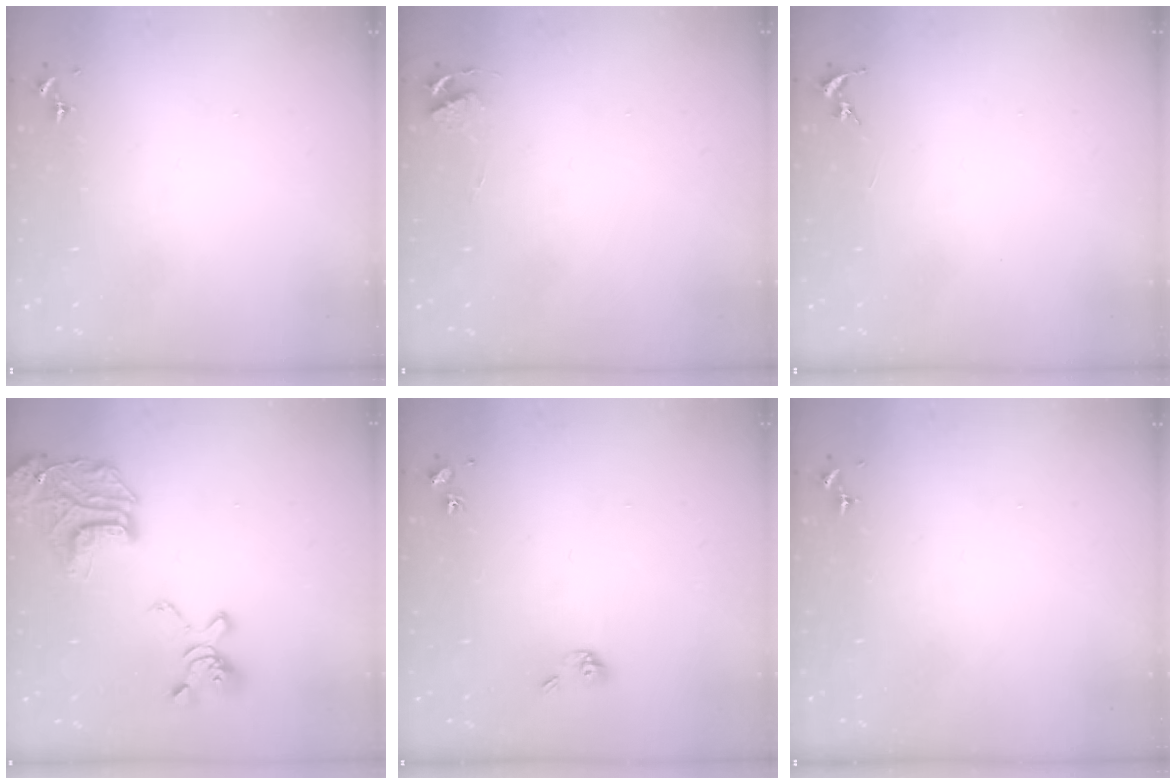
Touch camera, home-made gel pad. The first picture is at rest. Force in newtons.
{"total": 3.9, "press": 3.8, "slide": 0.5}
{"total": 0.0}
{"total": 25.0, "press": 24.9, "slide": 2.6}
{"total": 5.8, "press": 5.3, "slide": 2.3}
{"total": 0.0}